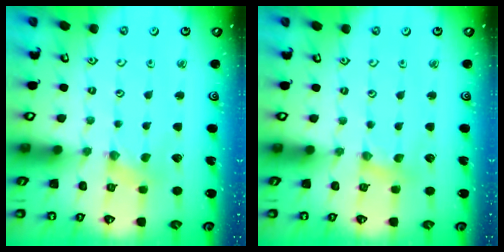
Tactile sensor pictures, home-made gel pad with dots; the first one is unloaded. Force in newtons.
{"total": 0.6, "press": 0.6, "slide": 0.1}